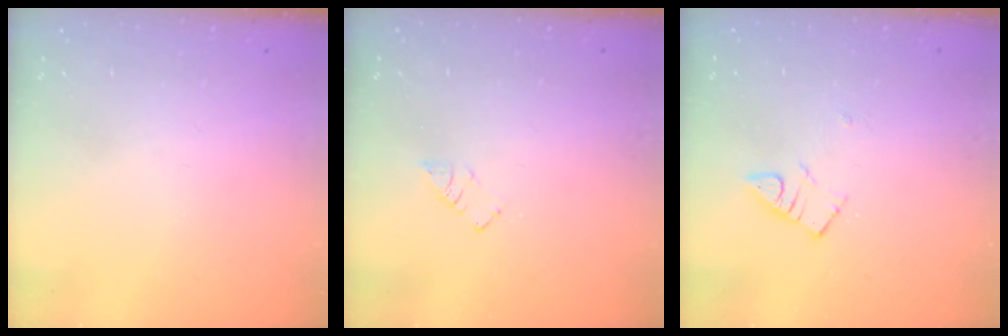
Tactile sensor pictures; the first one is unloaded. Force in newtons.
{"total": 2.9, "press": 2.9, "slide": 0.4}
{"total": 2.8, "press": 2.7, "slide": 0.3}